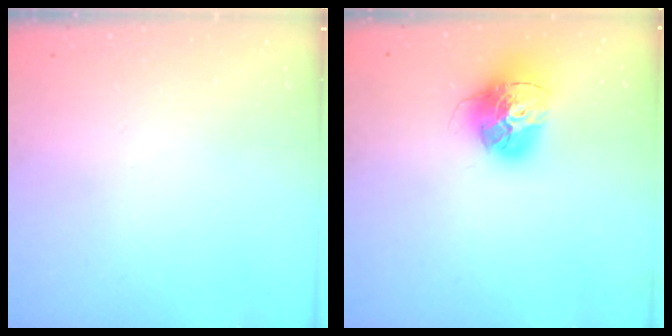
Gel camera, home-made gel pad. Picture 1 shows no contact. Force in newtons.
{"total": 16.2, "press": 16.1, "slide": 1.6}